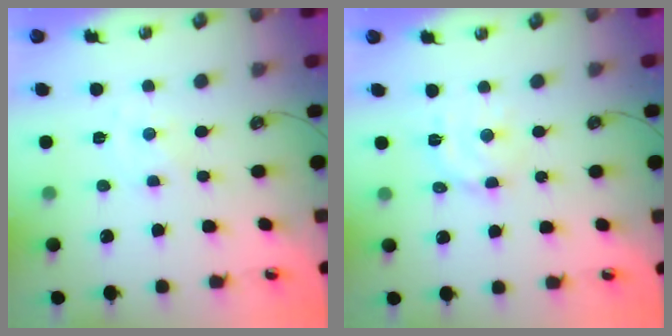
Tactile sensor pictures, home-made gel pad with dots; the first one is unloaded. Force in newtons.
{"total": 8.7, "press": 8.7, "slide": 0.7}